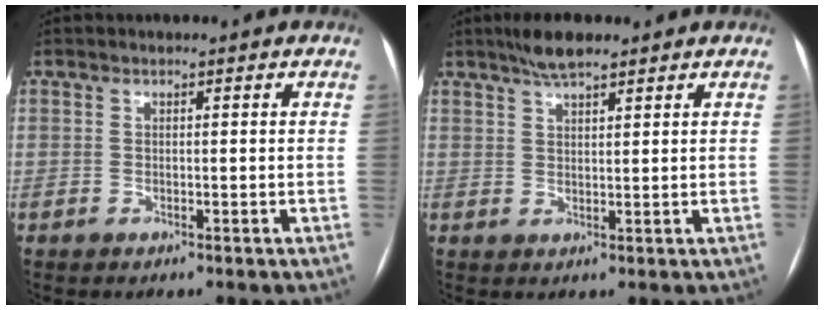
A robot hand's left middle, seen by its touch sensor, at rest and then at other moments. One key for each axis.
{"total": 4.5, "fx": 3.5, "fy": 0.8, "fz": 2.7, "tx": -0.054, "ty": 0.010, "tz": 0.063}